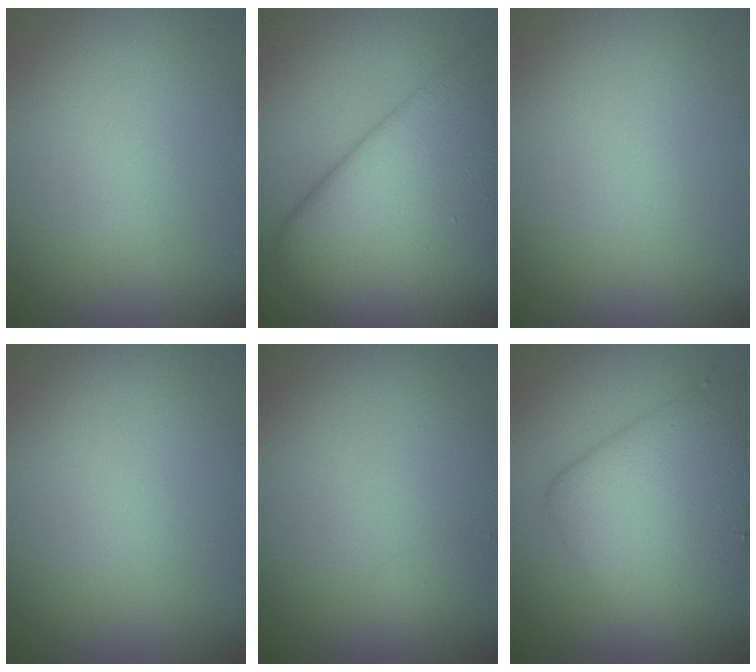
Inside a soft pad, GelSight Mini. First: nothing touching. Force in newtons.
{"total": 12.2, "press": 12.2, "slide": 0.5}
{"total": 0.0}
{"total": 0.0}
{"total": 0.6, "press": 0.6, "slide": 0.1}
{"total": 7.5, "press": 7.5, "slide": 0.3}